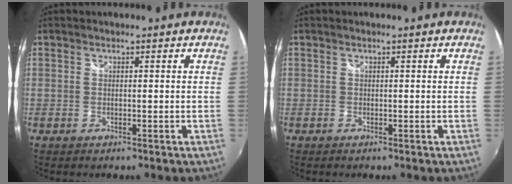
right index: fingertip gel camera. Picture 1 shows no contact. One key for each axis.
{"total": 0.0}